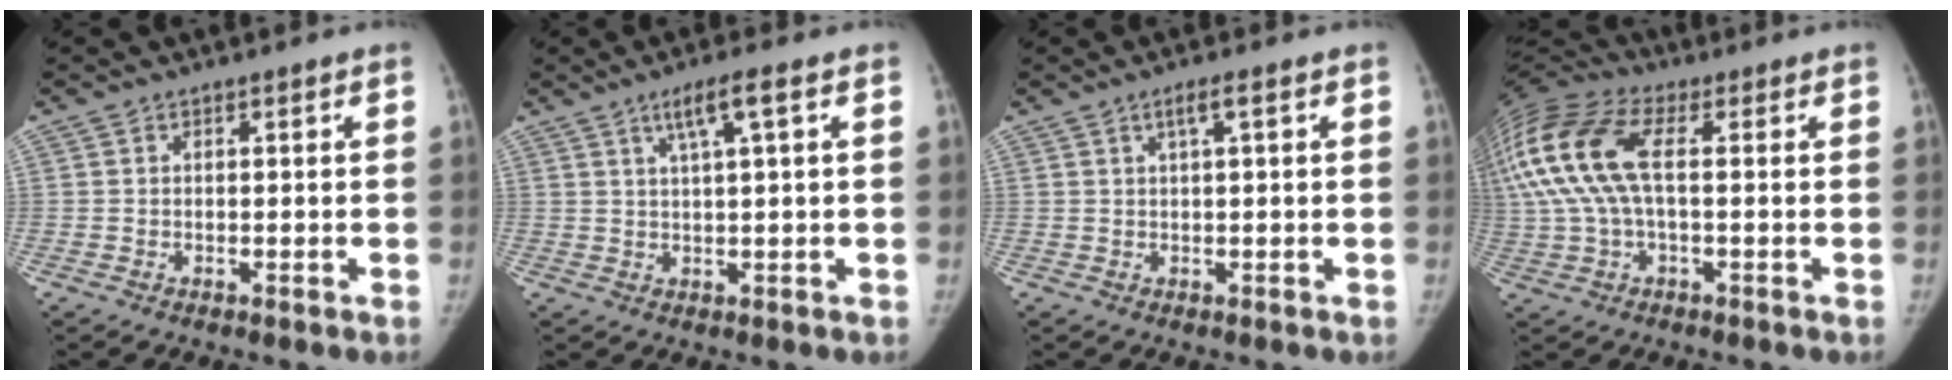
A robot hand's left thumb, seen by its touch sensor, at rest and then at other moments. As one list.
[{"total": 4.9, "force": [2.2, 0.3, 4.4], "torque": [-0.084, 0.002, 0.043]}, {"total": 2.2, "force": [0.9, 0.3, 2.0], "torque": [-0.039, 0.005, 0.016]}, {"total": 17.0, "force": [1.9, 8.3, 14.7], "torque": [-0.345, 0.032, 0.028]}]